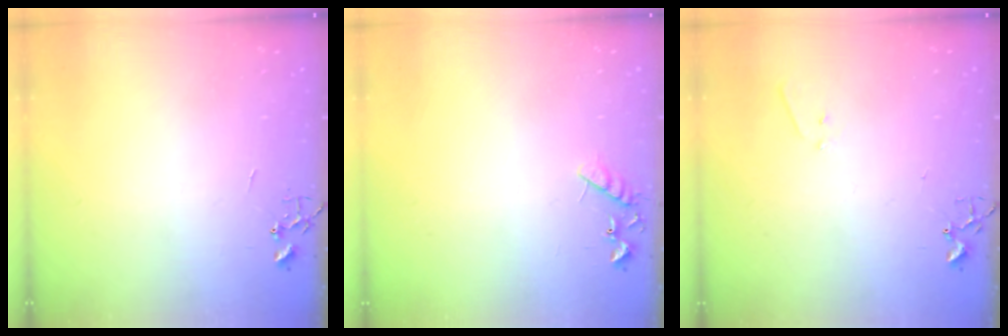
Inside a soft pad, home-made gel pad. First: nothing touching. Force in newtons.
{"total": 8.0, "press": 8.0, "slide": 0.4}
{"total": 5.7, "press": 5.7, "slide": 0.7}